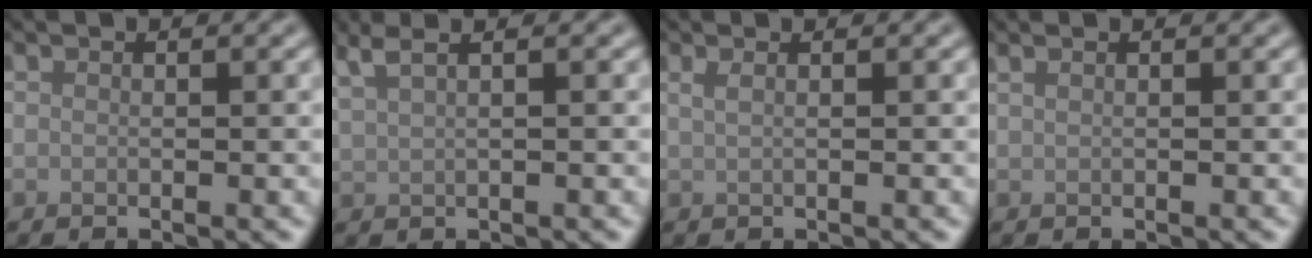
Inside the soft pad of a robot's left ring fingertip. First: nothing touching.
{"total": 3.5, "force": [2.4, 1.3, 2.3], "torque": [-0.033, 0.018, 0.020]}
{"total": 1.6, "force": [0.7, 0.8, 1.2], "torque": [-0.014, -0.003, 0.002]}
{"total": 1.0, "force": [0.7, 0.5, 0.7], "torque": [-0.012, 0.000, 0.009]}